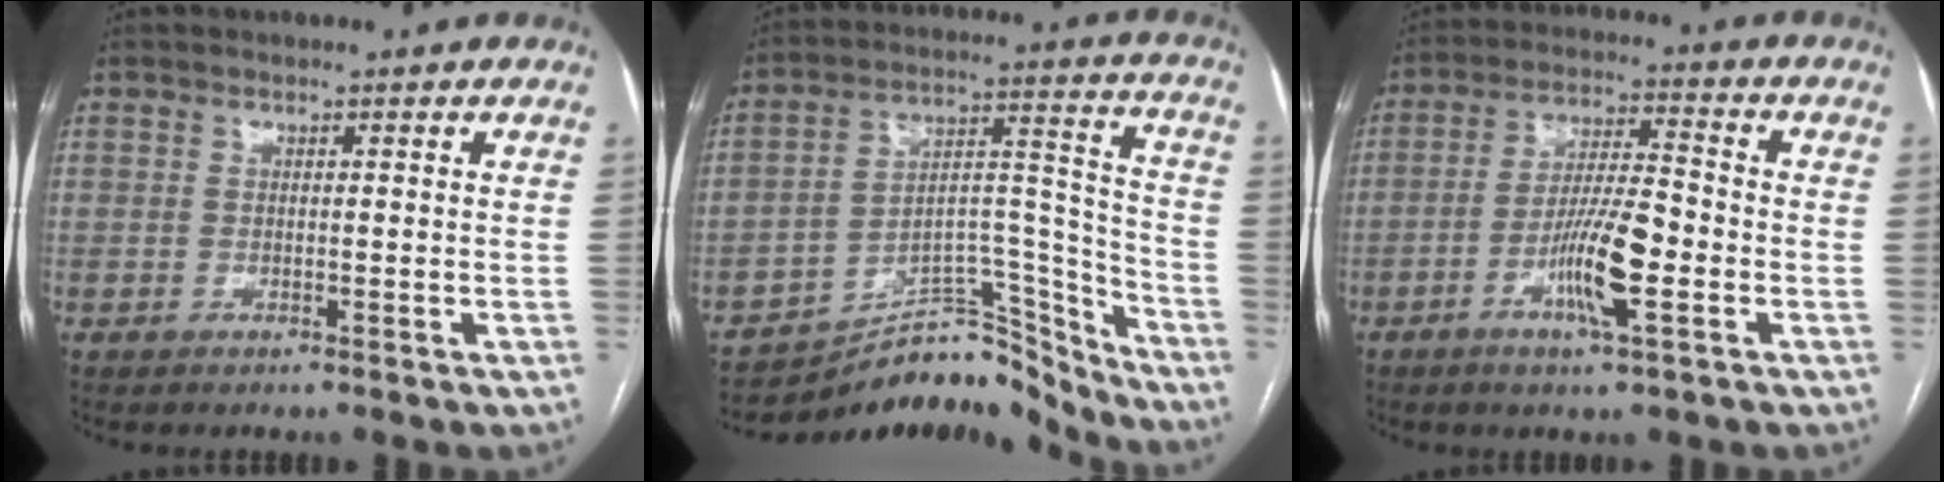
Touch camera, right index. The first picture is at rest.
{"total": 14.4, "force": [-13.7, 4.0, 1.8], "torque": [-0.004, 0.074, -0.215]}
{"total": 9.7, "force": [-3.4, 1.1, 9.0], "torque": [-0.168, -0.001, -0.063]}